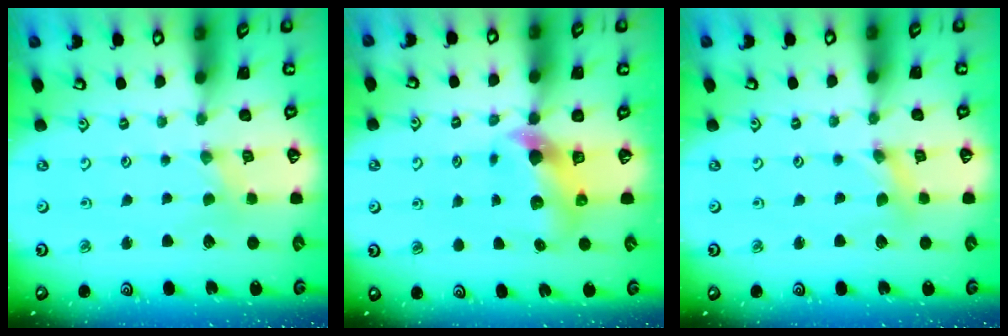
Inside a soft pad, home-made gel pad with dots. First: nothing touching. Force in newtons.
{"total": 6.2, "press": 6.1, "slide": 0.7}
{"total": 1.6, "press": 1.6, "slide": 0.3}